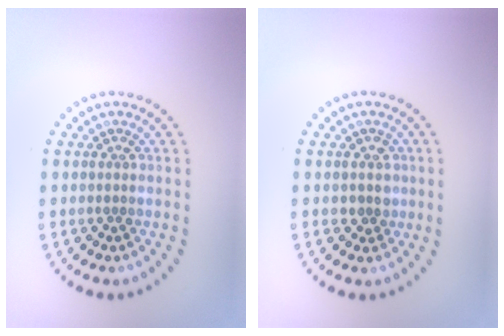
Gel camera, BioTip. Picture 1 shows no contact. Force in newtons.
{"total": 1.1, "press": 0.9, "slide": 0.7}